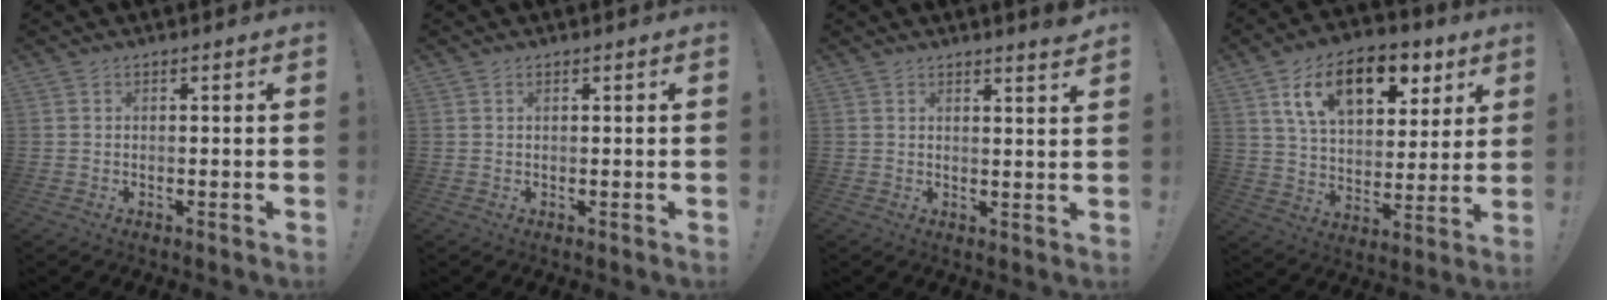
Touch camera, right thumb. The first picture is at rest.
{"total": 0.6, "force": [0.4, 0.1, 0.4], "torque": [-0.001, -0.002, 0.006]}
{"total": 3.2, "force": [2.5, -0.3, 1.9], "torque": [-0.020, -0.023, 0.039]}
{"total": 18.1, "force": [9.2, 10.5, 11.6], "torque": [-0.180, -0.035, 0.158]}